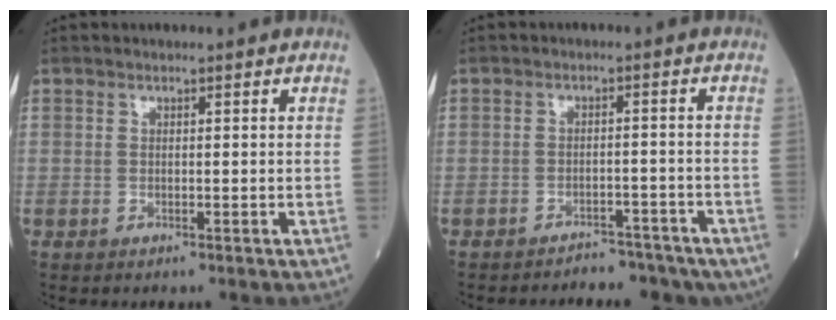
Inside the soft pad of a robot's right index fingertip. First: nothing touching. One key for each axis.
{"total": 7.3, "fx": -6.5, "fy": 3.0, "fz": 1.6, "tx": -0.005, "ty": 0.011, "tz": -0.077}